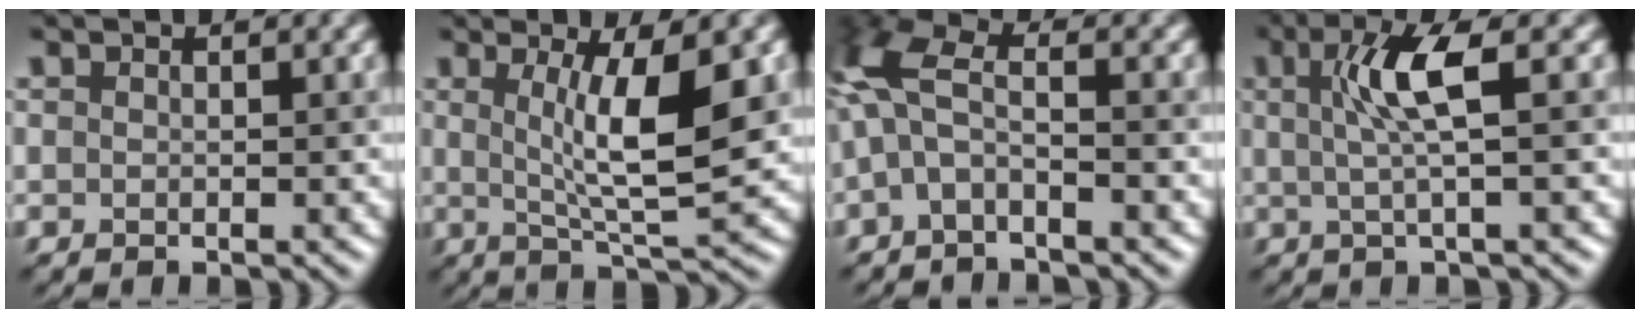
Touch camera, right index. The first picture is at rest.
{"total": 6.7, "force": [1.1, 1.4, 6.4], "torque": [-0.101, -0.008, 0.027]}
{"total": 4.7, "force": [-0.6, 1.7, 4.3], "torque": [-0.108, 0.013, -0.023]}
{"total": 4.0, "force": [0.9, 0.5, 3.9], "torque": [-0.085, 0.003, 0.021]}